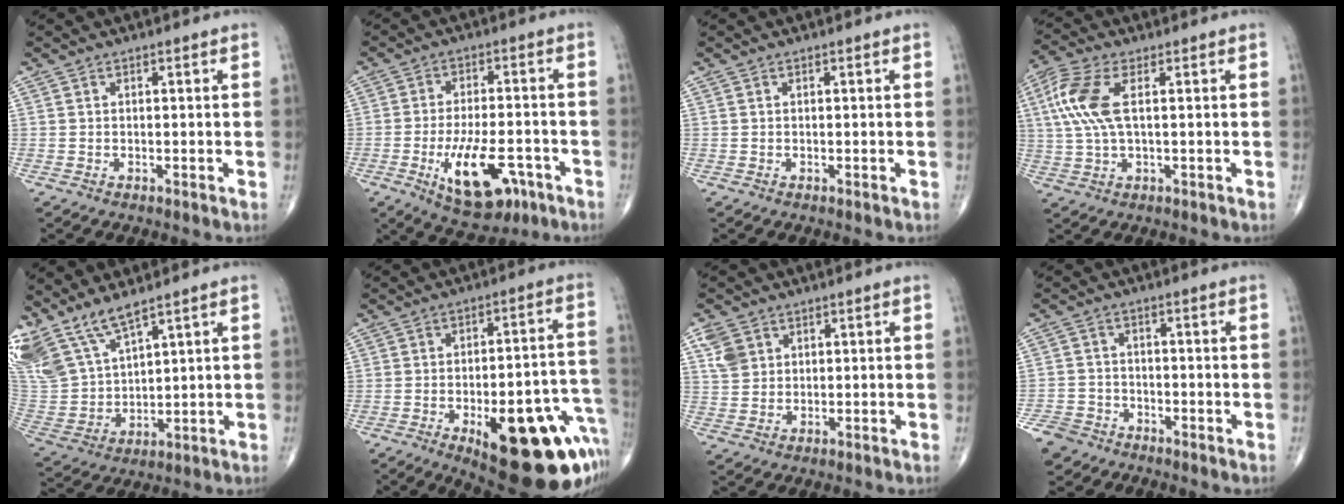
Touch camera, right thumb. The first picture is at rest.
{"total": 13.2, "force": [-5.3, 6.1, 10.5], "torque": [-0.158, 0.017, -0.074]}
{"total": 0.0}
{"total": 9.9, "force": [2.1, 4.1, 8.8], "torque": [-0.228, 0.014, 0.041]}
{"total": 14.0, "force": [10.4, 4.9, 7.9], "torque": [-0.163, -0.042, 0.228]}
{"total": 26.7, "force": [-10.8, 10.0, 22.2], "torque": [-0.198, 0.050, -0.127]}
{"total": 4.7, "force": [2.2, 3.6, 2.0], "torque": [-0.029, -0.005, 0.047]}
{"total": 6.0, "force": [-4.3, 4.0, 1.1], "torque": [-0.017, 0.012, -0.084]}